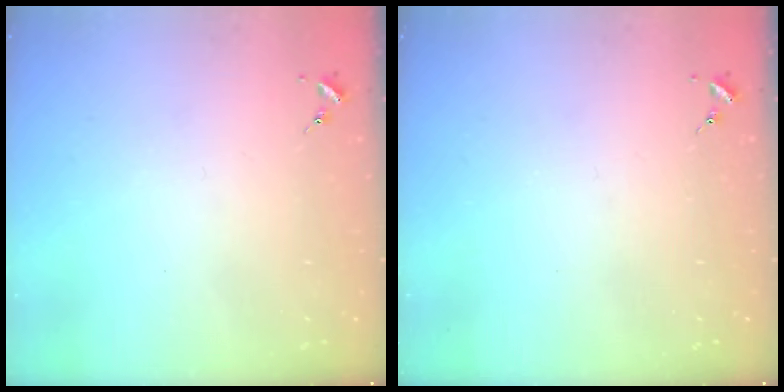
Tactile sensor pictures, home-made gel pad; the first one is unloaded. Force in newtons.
{"total": 0.0}